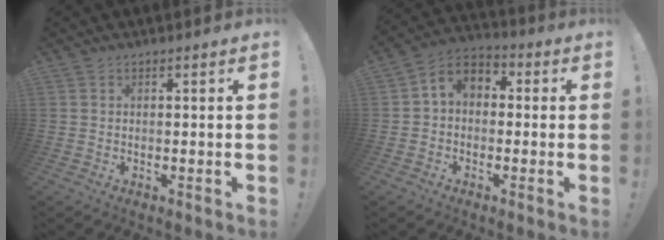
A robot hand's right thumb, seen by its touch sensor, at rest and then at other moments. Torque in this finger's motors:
{"motor_torque": [1.16, 1.00, 0.77, -0.18, 0.03]}